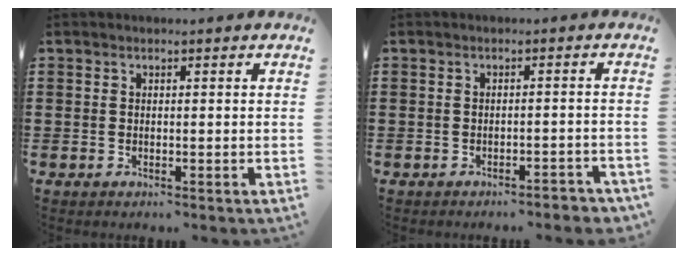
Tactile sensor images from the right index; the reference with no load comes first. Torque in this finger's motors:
{"motor_torque": [1.31, 0.82, 0.06, 0.00]}